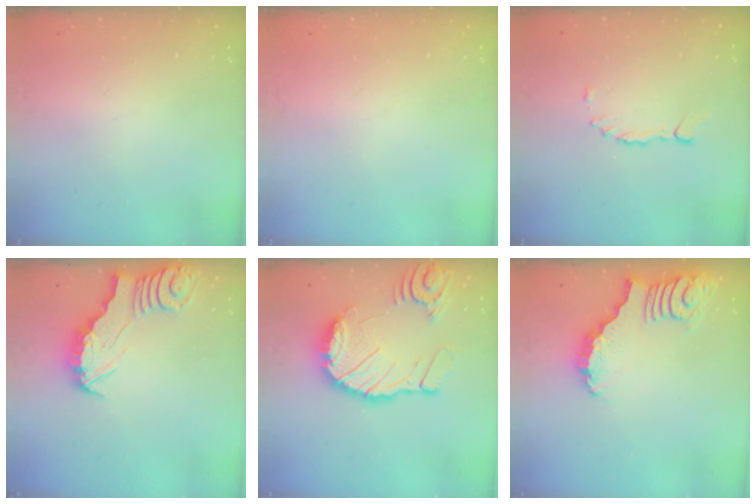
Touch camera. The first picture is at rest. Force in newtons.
{"total": 0.0}
{"total": 2.2, "press": 2.2, "slide": 0.3}
{"total": 2.7, "press": 2.7, "slide": 0.2}
{"total": 17.6, "press": 17.5, "slide": 2.2}
{"total": 2.8, "press": 2.7, "slide": 0.5}